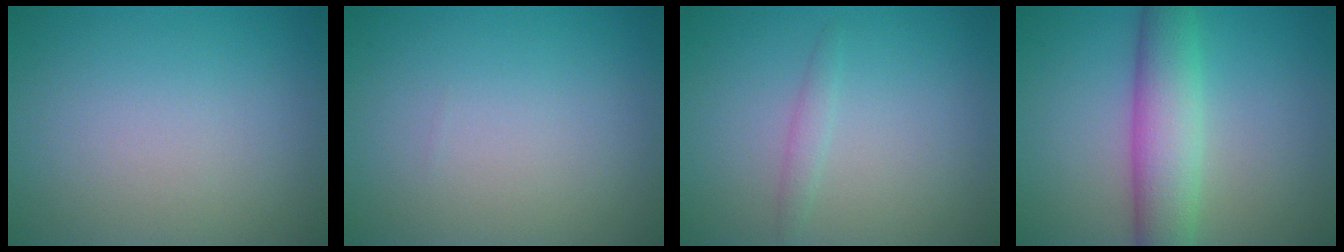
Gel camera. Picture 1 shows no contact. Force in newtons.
{"total": 0.0}
{"total": 1.0, "press": 1.0, "slide": 0.1}
{"total": 6.1, "press": 6.1, "slide": 0.1}